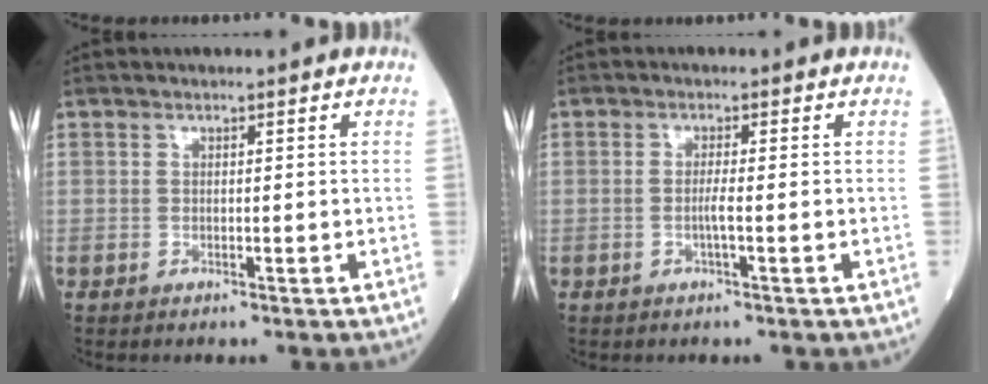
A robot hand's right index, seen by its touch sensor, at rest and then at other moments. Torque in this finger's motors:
{"motor_torque": [0.02, 0.03, -0.01, 0.00]}